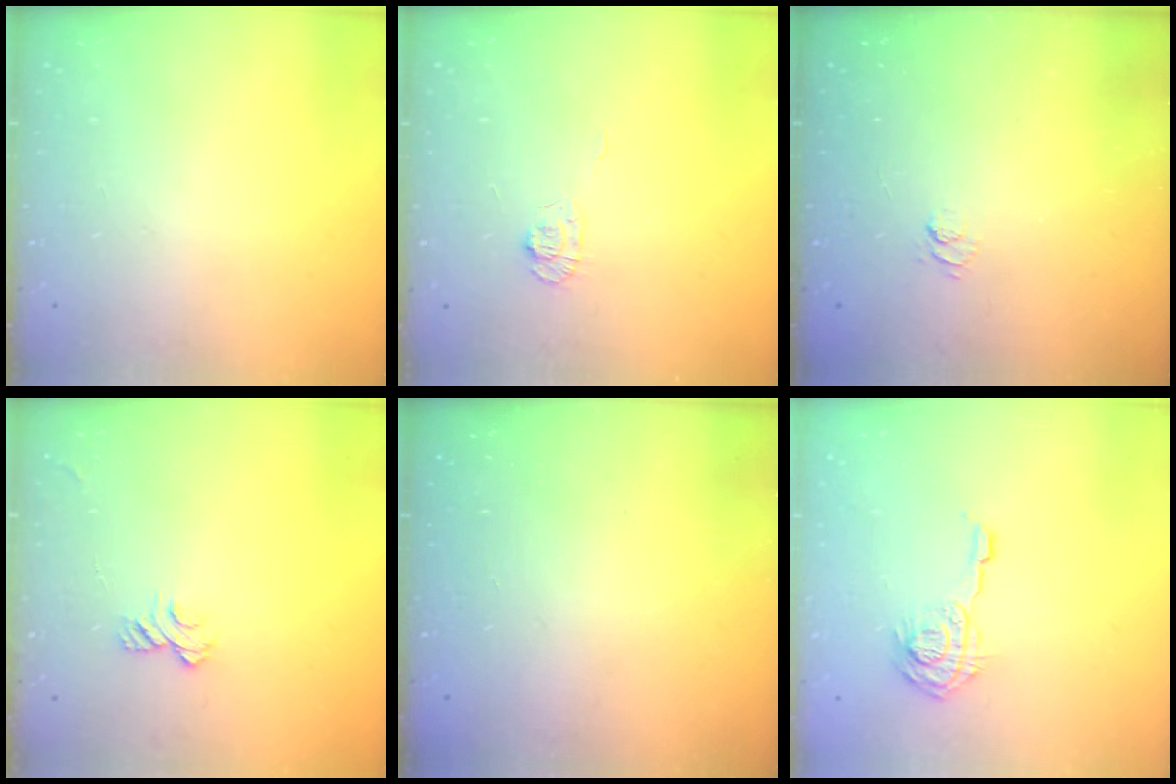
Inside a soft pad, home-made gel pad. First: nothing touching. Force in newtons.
{"total": 5.6, "press": 5.6, "slide": 0.7}
{"total": 2.5, "press": 2.0, "slide": 1.4}
{"total": 5.3, "press": 5.3, "slide": 0.5}
{"total": 2.4, "press": 2.3, "slide": 0.8}
{"total": 9.7, "press": 9.7, "slide": 0.5}